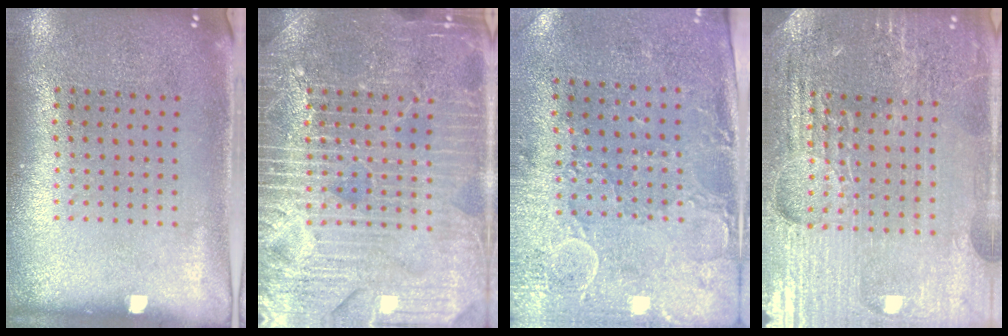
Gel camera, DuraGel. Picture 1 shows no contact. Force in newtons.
{"total": 7.1, "press": 7.1, "slide": 0.9}
{"total": 2.9, "press": 2.4, "slide": 1.7}
{"total": 4.9, "press": 4.6, "slide": 1.8}